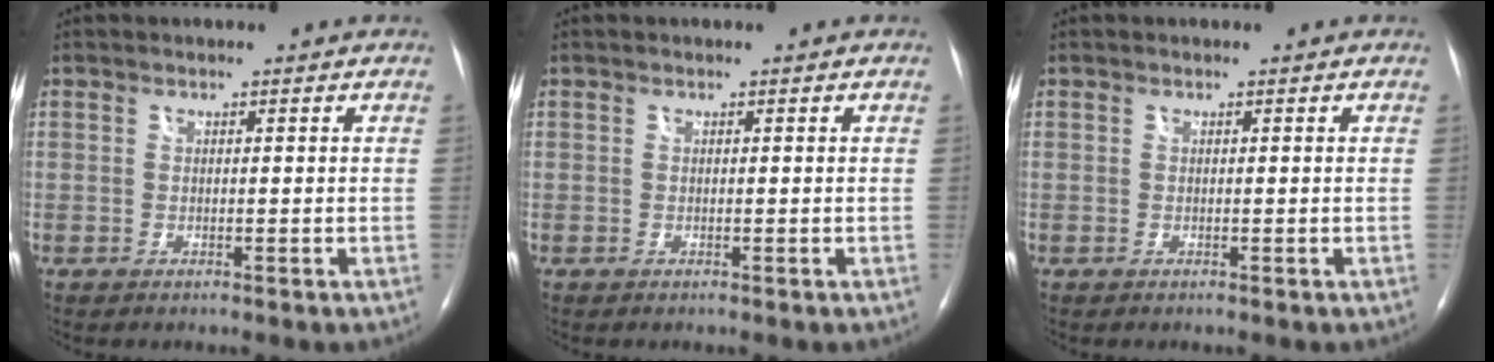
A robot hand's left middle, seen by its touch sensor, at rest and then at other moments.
{"total": 0.0}
{"total": 0.0}